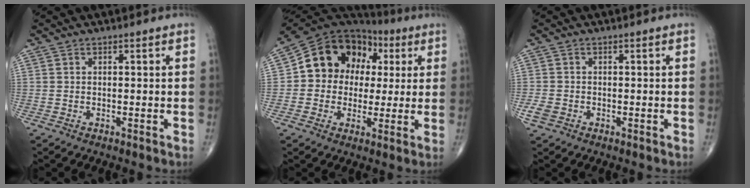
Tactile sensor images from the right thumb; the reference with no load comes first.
{"total": 16.1, "force": [2.7, 13.2, 8.9], "torque": [-0.108, 0.035, 0.040]}
{"total": 2.4, "force": [-0.9, 1.9, 1.2], "torque": [-0.027, 0.003, -0.017]}